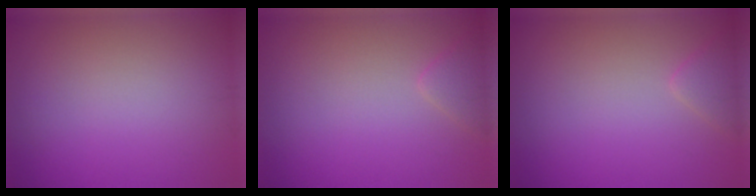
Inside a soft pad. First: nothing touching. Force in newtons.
{"total": 1.4, "press": 1.4, "slide": 0.1}
{"total": 1.4, "press": 1.4, "slide": 0.1}